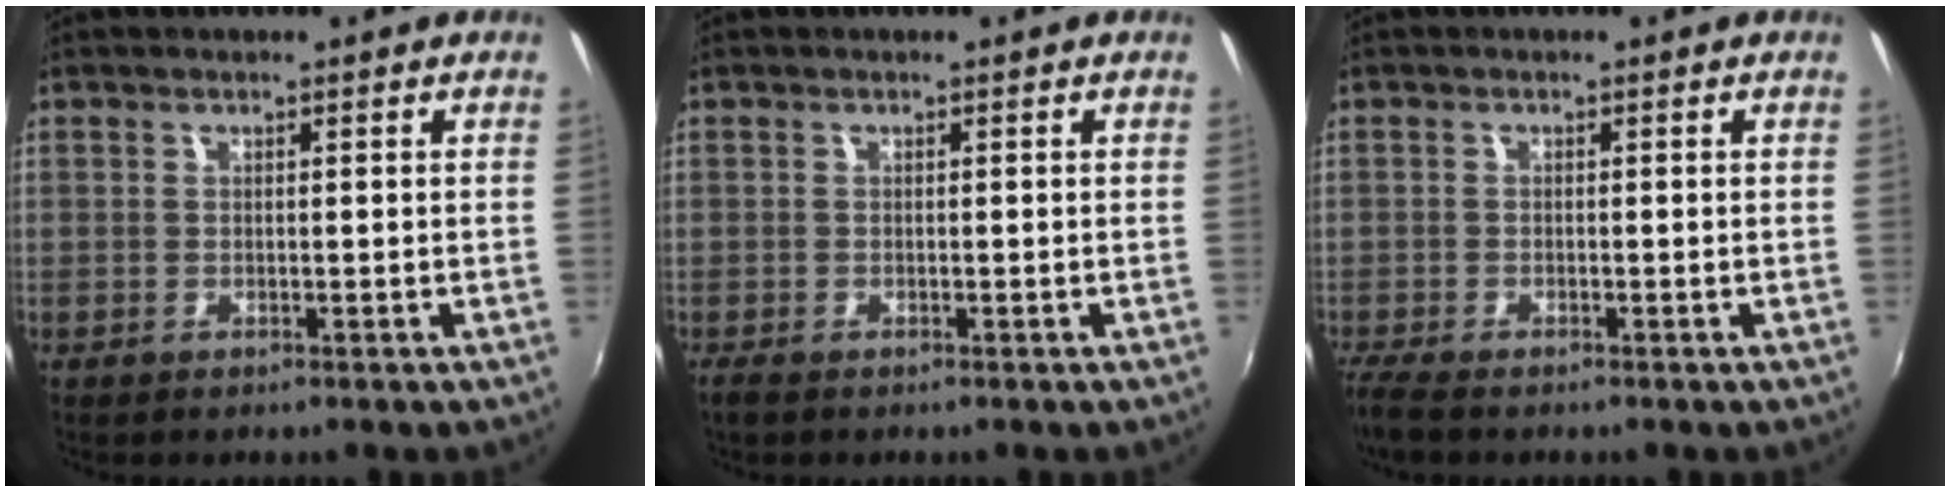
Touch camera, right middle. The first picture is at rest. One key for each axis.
{"total": 1.1, "fx": -0.9, "fy": 0.4, "fz": 0.6, "tx": -0.014, "ty": -0.005, "tz": -0.017}
{"total": 3.5, "fx": -2.9, "fy": 0.5, "fz": 1.9, "tx": -0.049, "ty": -0.016, "tz": -0.058}